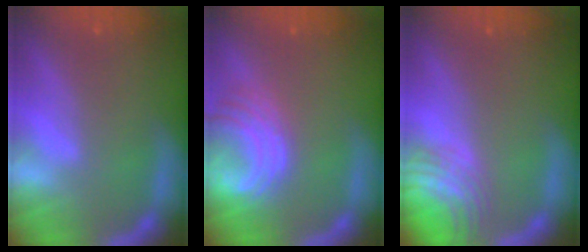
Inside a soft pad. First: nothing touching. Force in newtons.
{"total": 6.0}
{"total": 5.5}